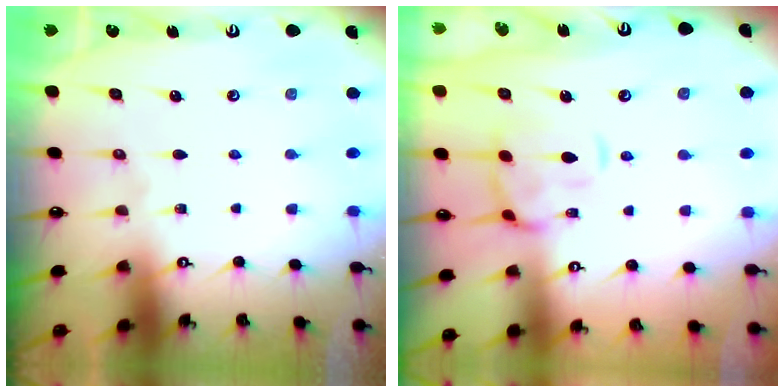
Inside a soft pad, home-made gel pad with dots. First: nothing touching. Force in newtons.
{"total": 4.7, "press": 4.4, "slide": 1.4}